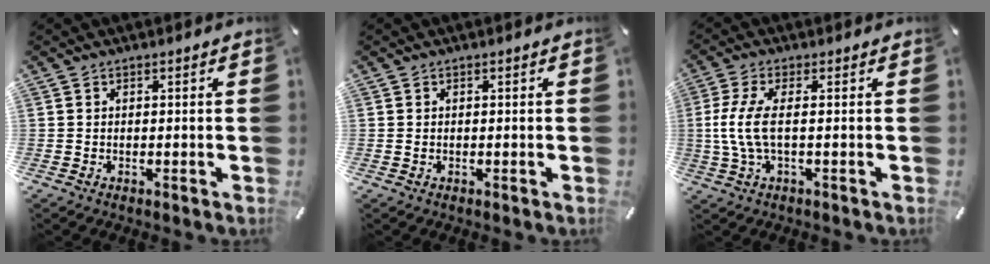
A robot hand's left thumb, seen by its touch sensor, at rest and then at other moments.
{"total": 0.9, "force": [-0.2, 0.6, 0.6], "torque": [-0.012, 0.002, -0.004]}
{"total": 7.7, "force": [-0.2, 2.3, 7.3], "torque": [-0.163, -0.015, -0.008]}